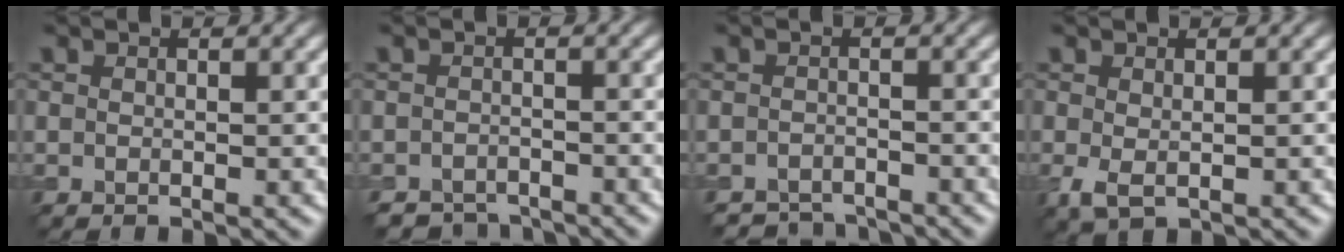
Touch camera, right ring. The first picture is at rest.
{"total": 2.9, "force": [-2.8, 0.8, 0.0], "torque": [0.008, -0.002, -0.051]}
{"total": 2.9, "force": [-2.8, 0.6, -0.1], "torque": [0.009, 0.001, -0.051]}
{"total": 1.9, "force": [-0.3, 1.1, 1.6], "torque": [-0.038, -0.006, -0.005]}